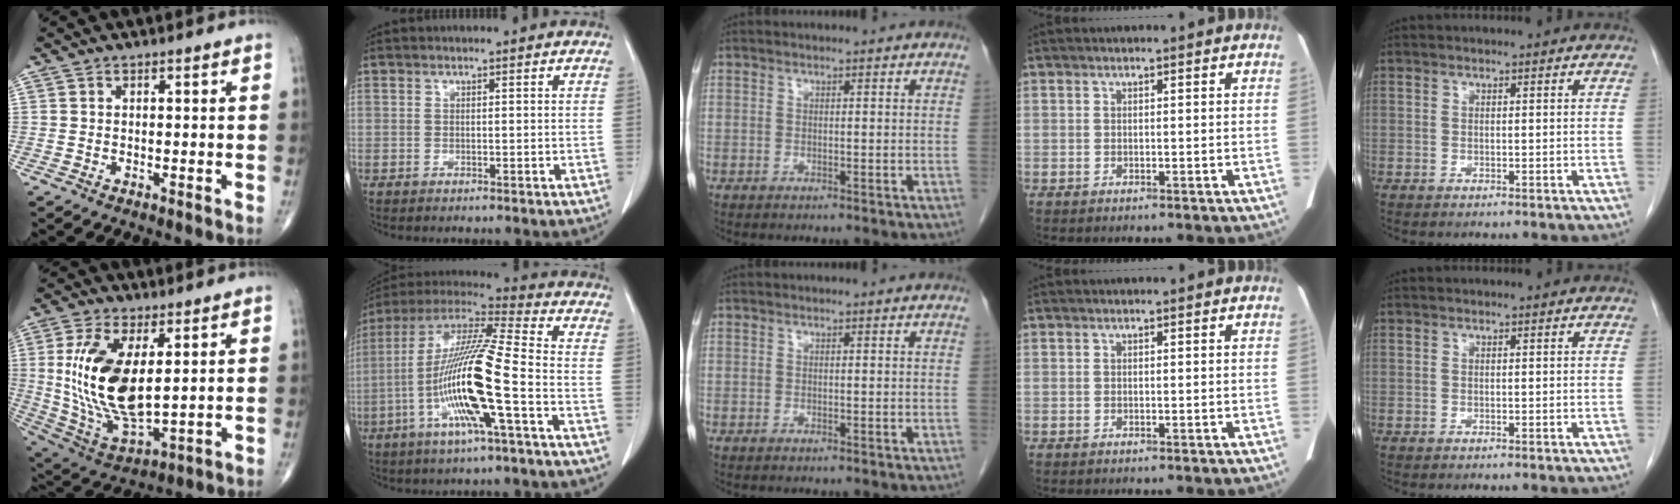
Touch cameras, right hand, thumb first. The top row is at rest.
{"thumb": {"total": 18.3, "force": [2.9, 8.4, 16.0], "torque": [-0.318, -0.022, 0.071]}, "index": {"total": 18.2, "force": [-5.1, 0.7, 17.5], "torque": [-0.349, -0.005, -0.103]}}